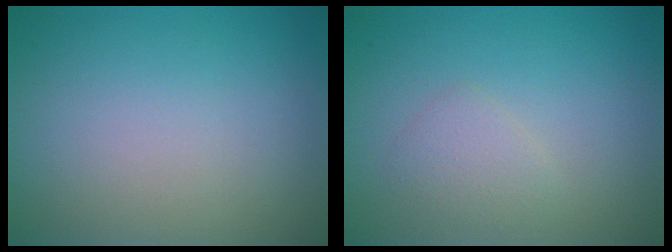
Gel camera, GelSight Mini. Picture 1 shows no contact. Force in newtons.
{"total": 1.6, "press": 1.6, "slide": 0.0}